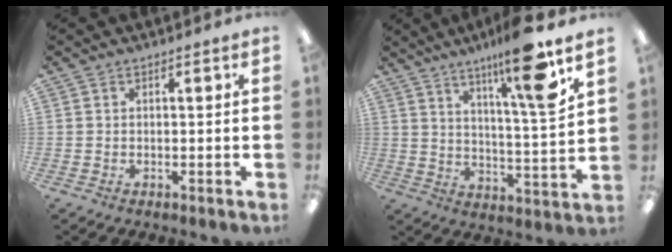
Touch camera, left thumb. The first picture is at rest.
{"total": 14.7, "force": [10.2, 0.9, 10.6], "torque": [-0.175, -0.054, 0.152]}